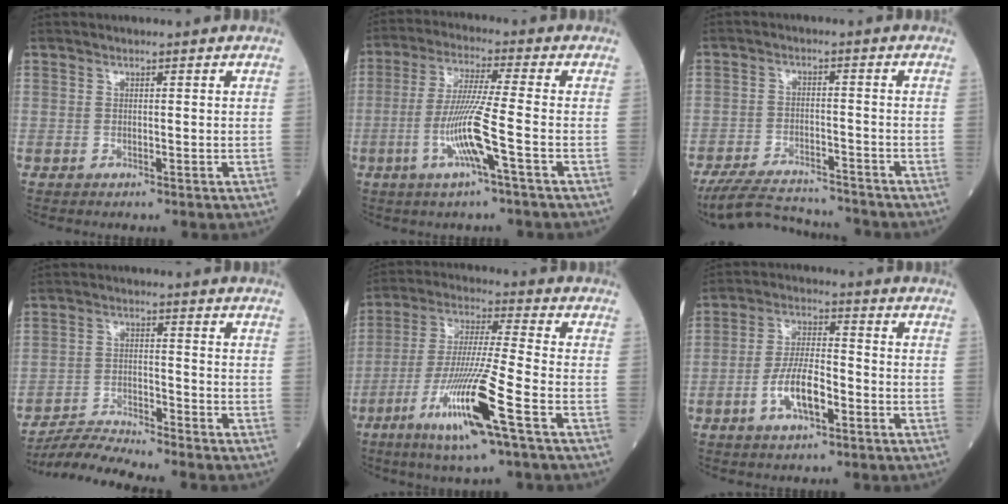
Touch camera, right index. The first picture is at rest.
{"total": 9.1, "force": [-2.9, -0.9, 8.6], "torque": [-0.170, -0.007, -0.056]}
{"total": 10.6, "force": [-10.1, 1.6, 2.8], "torque": [-0.050, 0.001, -0.165]}
{"total": 5.9, "force": [-5.7, -1.6, 0.2], "torque": [-0.013, -0.012, -0.108]}
{"total": 14.6, "force": [-6.6, -0.4, 13.1], "torque": [-0.263, -0.022, -0.119]}
{"total": 7.6, "force": [-3.0, 2.5, 6.5], "torque": [-0.130, 0.005, -0.054]}